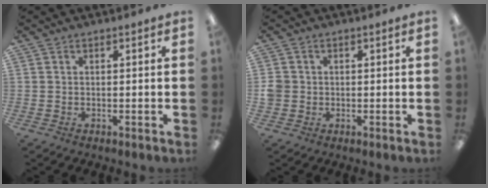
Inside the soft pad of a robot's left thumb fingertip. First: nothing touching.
{"total": 2.7, "force": [0.1, 2.7, 0.4], "torque": [-0.010, 0.005, 0.001]}